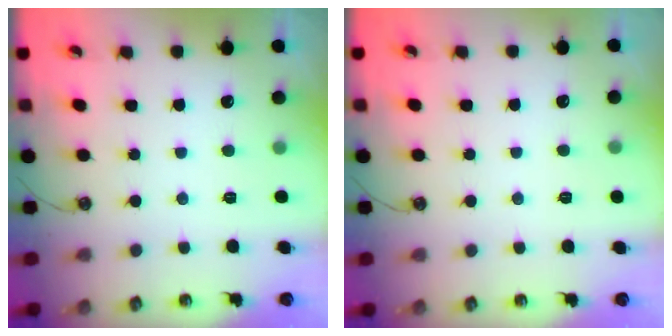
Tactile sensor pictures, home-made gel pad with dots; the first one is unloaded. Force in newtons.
{"total": 0.0}